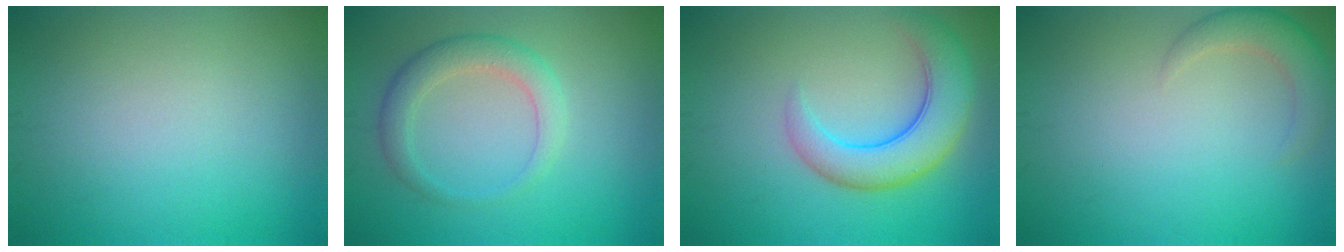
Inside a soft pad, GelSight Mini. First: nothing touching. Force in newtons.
{"total": 3.1, "press": 3.1, "slide": 0.1}
{"total": 6.0, "press": 6.0, "slide": 0.4}
{"total": 2.9, "press": 2.9, "slide": 0.3}